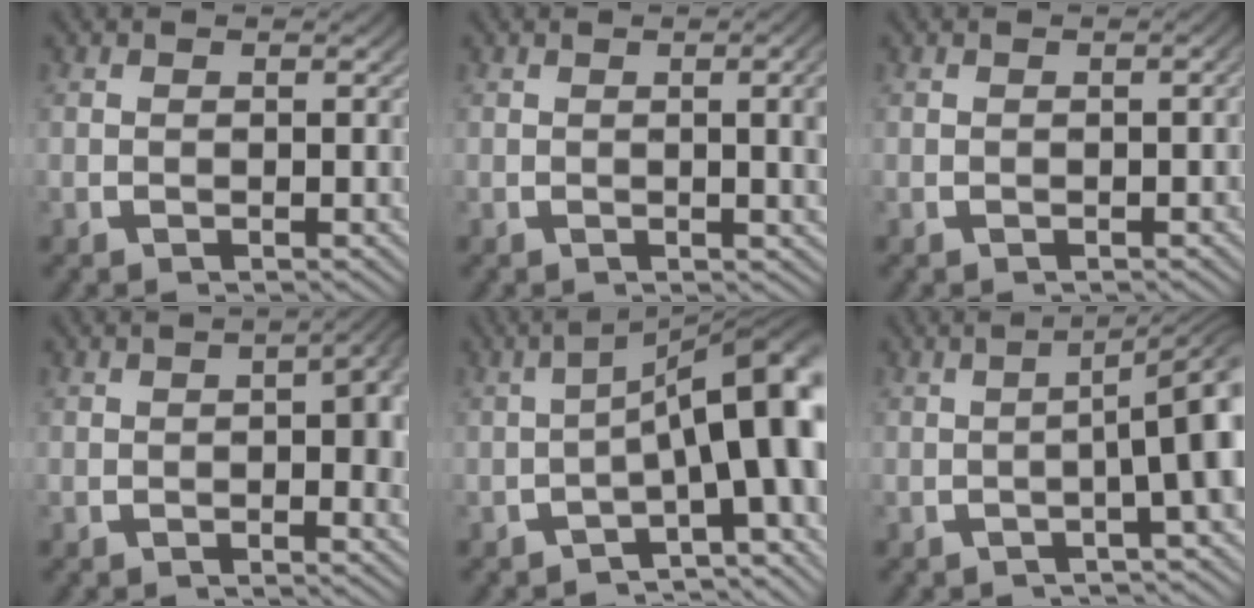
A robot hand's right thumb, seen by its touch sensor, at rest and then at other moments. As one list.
[{"total": 2.7, "force": [0.2, 0.6, 2.6], "torque": [-0.028, 0.001, 0.004]}, {"total": 0.6, "force": [-0.3, 0.2, 0.5], "torque": [-0.005, 0.000, -0.006]}, {"total": 4.7, "force": [0.2, 2.1, 4.2], "torque": [-0.049, -0.001, 0.001]}, {"total": 12.5, "force": [-1.8, 6.2, 10.7], "torque": [-0.132, -0.023, -0.019]}, {"total": 6.0, "force": [-0.3, 1.7, 5.8], "torque": [-0.082, 0.006, -0.003]}]